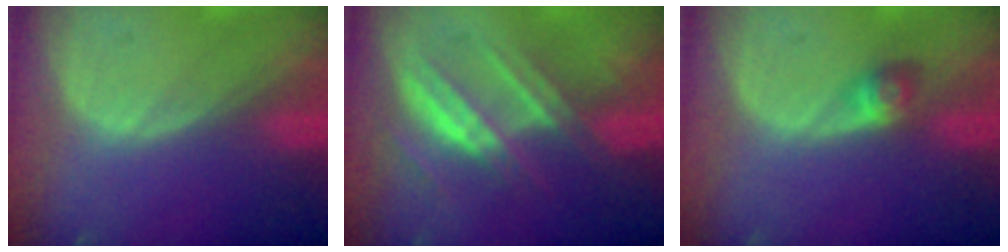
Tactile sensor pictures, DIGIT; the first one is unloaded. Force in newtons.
{"total": 7.4, "press": 6.7, "slide": 3.1}
{"total": 2.8, "press": 2.6, "slide": 1.2}